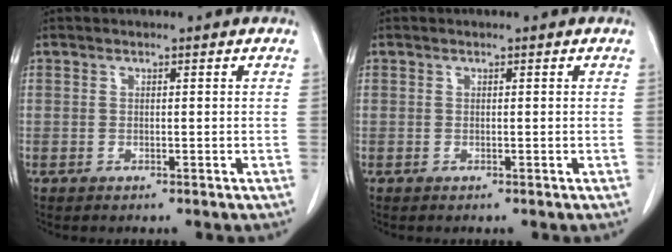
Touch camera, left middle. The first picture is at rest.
{"total": 0.0}